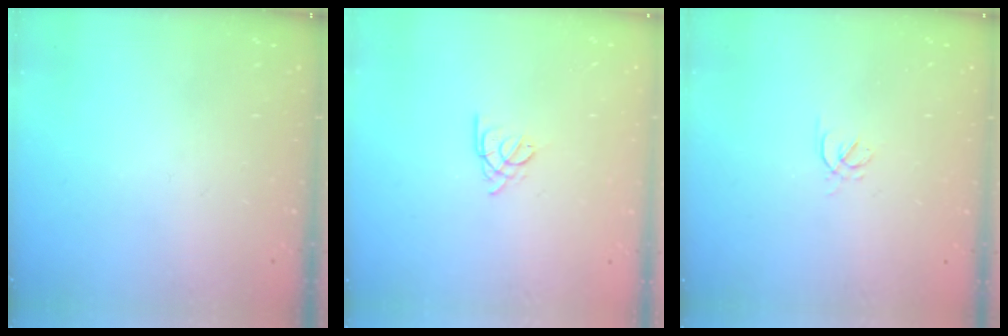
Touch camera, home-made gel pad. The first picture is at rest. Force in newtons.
{"total": 2.2, "press": 2.2, "slide": 0.5}
{"total": 1.7, "press": 1.6, "slide": 0.5}